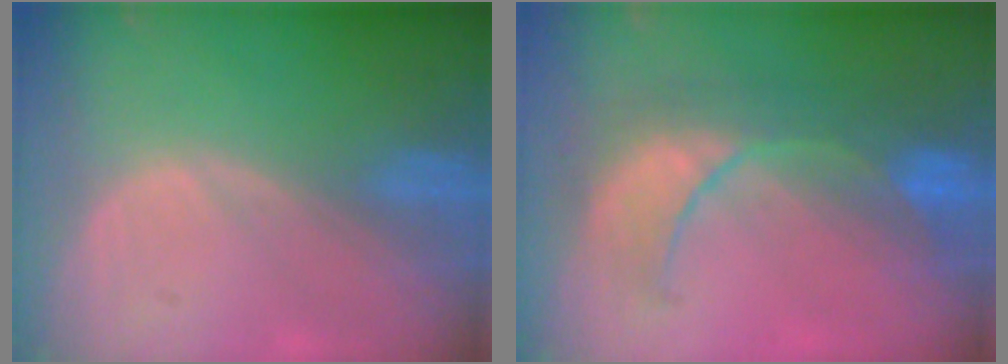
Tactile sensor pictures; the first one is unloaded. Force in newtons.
{"total": 8.3, "press": 8.3, "slide": 0.7}